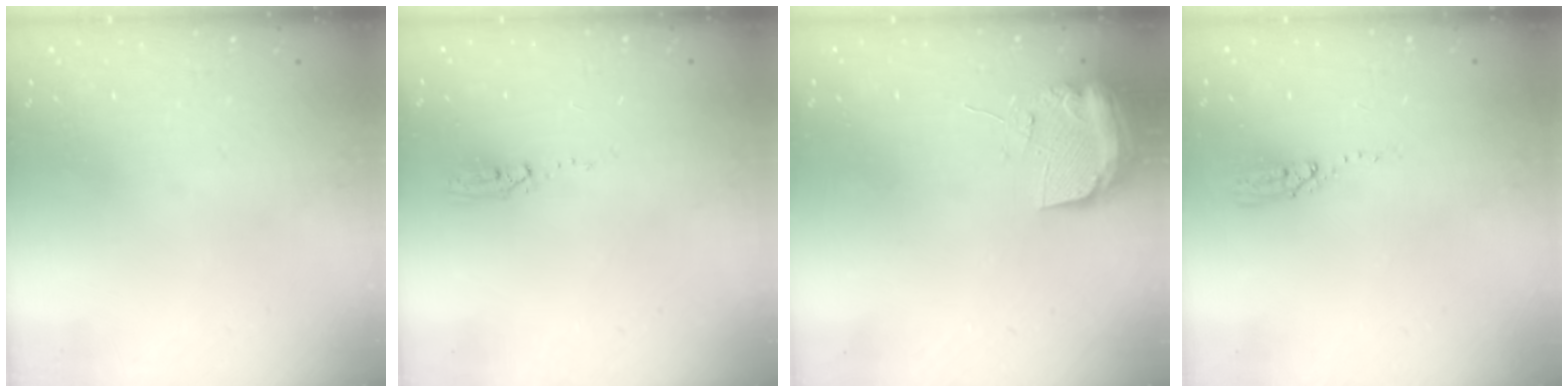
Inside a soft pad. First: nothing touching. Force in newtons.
{"total": 3.7, "press": 3.5, "slide": 1.3}
{"total": 10.0, "press": 9.9, "slide": 1.2}
{"total": 3.8, "press": 3.8, "slide": 0.3}